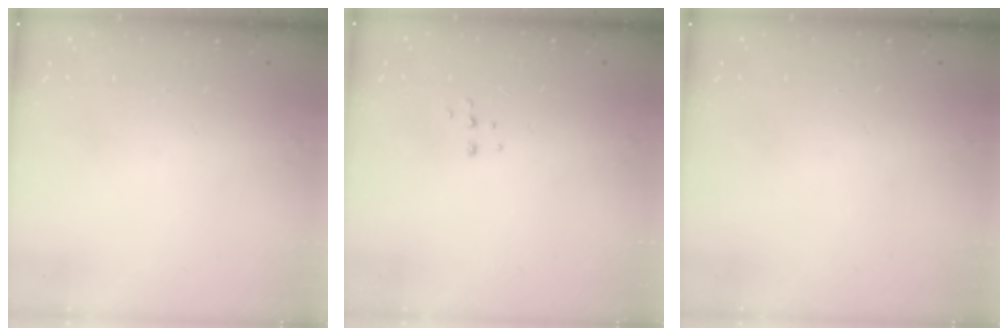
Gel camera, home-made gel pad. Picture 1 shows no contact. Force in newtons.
{"total": 5.1, "press": 5.0, "slide": 0.4}
{"total": 0.0}